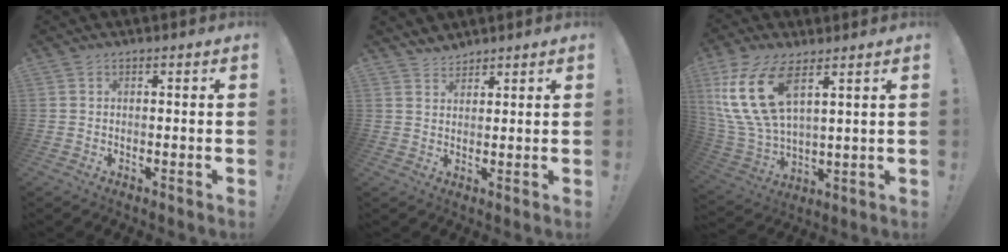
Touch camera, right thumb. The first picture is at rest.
{"total": 3.7, "force": [3.4, 1.2, 0.4], "torque": [0.000, -0.026, 0.063]}
{"total": 17.6, "force": [8.3, 8.4, 13.0], "torque": [-0.275, -0.037, 0.148]}